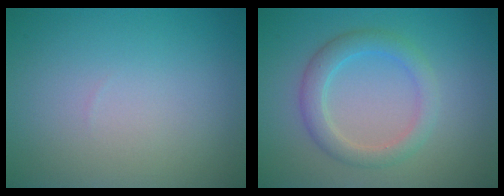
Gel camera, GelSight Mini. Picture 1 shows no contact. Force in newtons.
{"total": 3.1, "press": 3.1, "slide": 0.2}